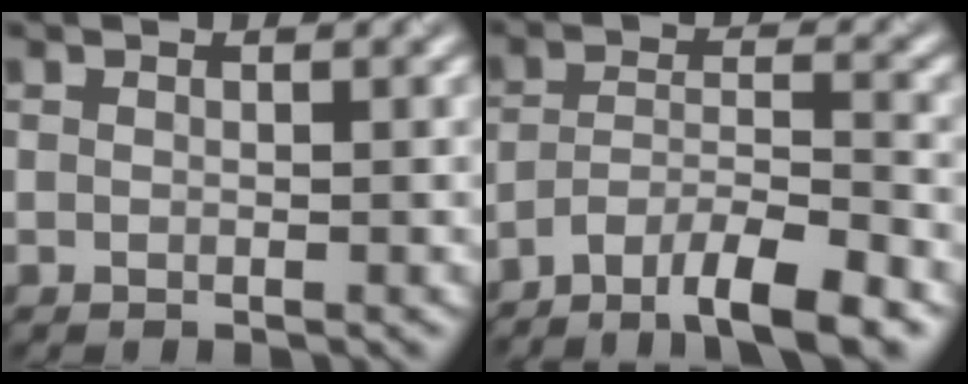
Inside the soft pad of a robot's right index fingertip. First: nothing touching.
{"total": 8.3, "force": [-6.2, 2.0, 5.2], "torque": [-0.080, 0.001, -0.106]}